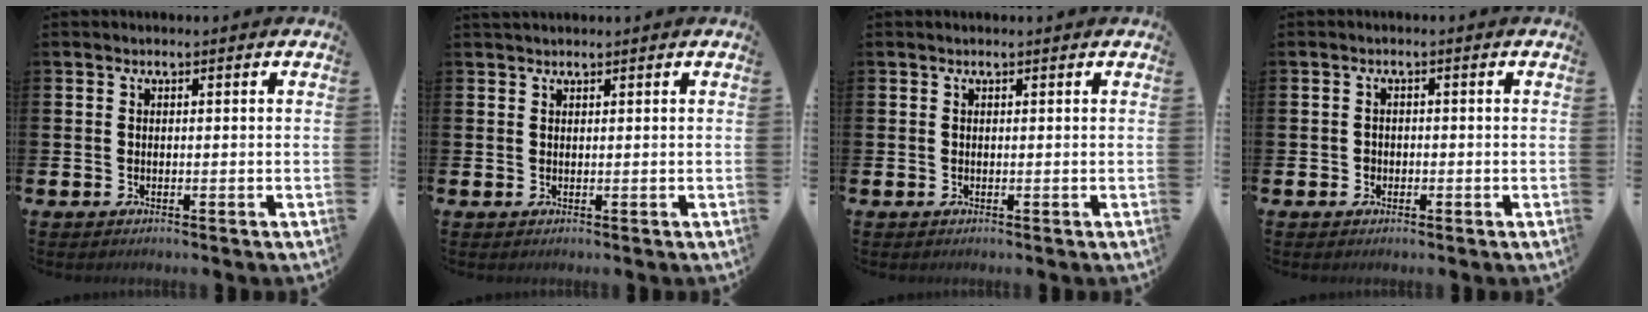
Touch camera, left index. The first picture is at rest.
{"total": 0.9, "force": [0.9, 0.1, 0.2], "torque": [0.001, 0.001, 0.016]}
{"total": 0.0}
{"total": 1.1, "force": [-0.4, 1.0, 0.2], "torque": [-0.002, 0.004, -0.012]}